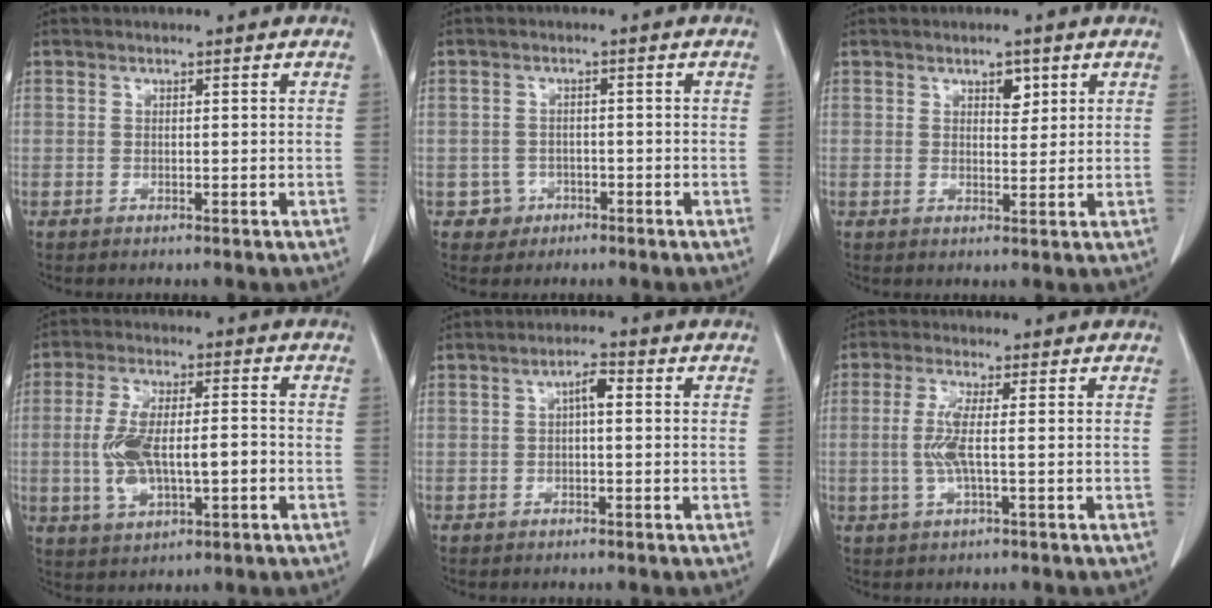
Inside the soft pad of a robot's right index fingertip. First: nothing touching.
{"total": 2.9, "force": [-1.3, 2.6, -0.3], "torque": [0.015, 0.016, -0.018]}
{"total": 2.6, "force": [1.4, 1.3, 1.7], "torque": [-0.023, -0.003, 0.024]}
{"total": 10.3, "force": [-1.5, 3.9, 9.4], "torque": [-0.191, 0.011, -0.016]}
{"total": 2.6, "force": [0.3, 0.7, 2.5], "torque": [-0.041, 0.007, 0.005]}
{"total": 4.5, "force": [-0.3, 0.3, 4.4], "torque": [-0.102, -0.003, -0.007]}